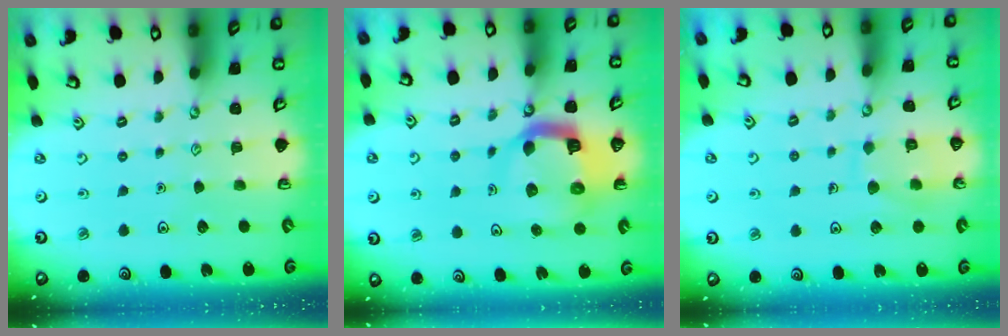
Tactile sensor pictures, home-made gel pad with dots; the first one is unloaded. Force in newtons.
{"total": 10.6, "press": 10.5, "slide": 1.3}
{"total": 8.3, "press": 8.3, "slide": 0.4}